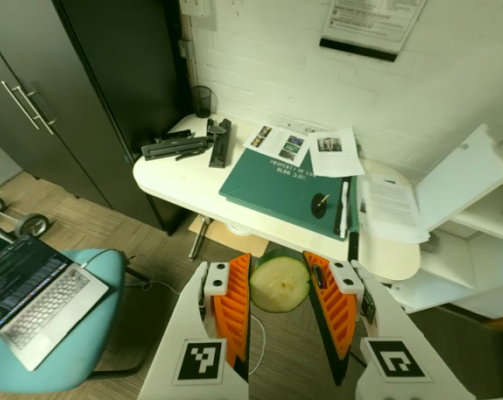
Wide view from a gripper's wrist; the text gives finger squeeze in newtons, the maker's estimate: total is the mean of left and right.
{"total": 10.2, "left": 10.3, "right": 10.1}